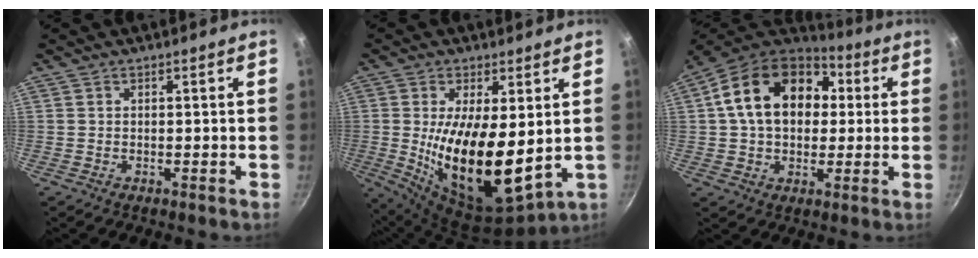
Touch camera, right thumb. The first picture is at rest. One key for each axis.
{"total": 18.0, "fx": 0.9, "fy": 7.4, "fz": 16.4, "tx": -0.282, "ty": -0.038, "tz": 0.031}
{"total": 20.4, "fx": 4.1, "fy": 14.5, "fz": 13.8, "tx": -0.219, "ty": 0.030, "tz": 0.055}